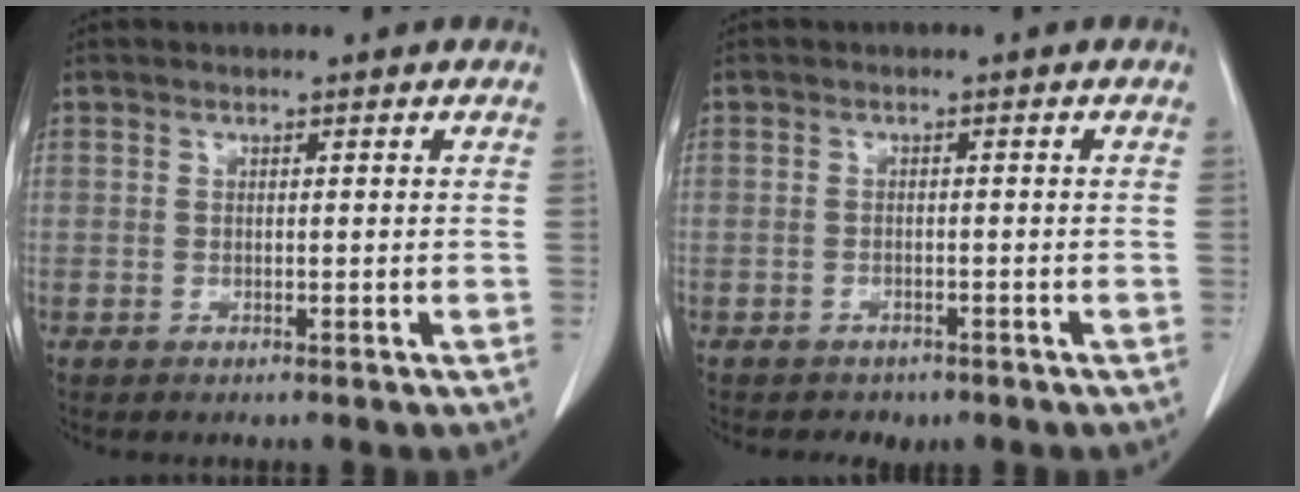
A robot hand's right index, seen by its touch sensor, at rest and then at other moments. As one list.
[{"total": 2.7, "force": [-2.0, 1.7, 0.6], "torque": [-0.013, 0.003, -0.022]}]